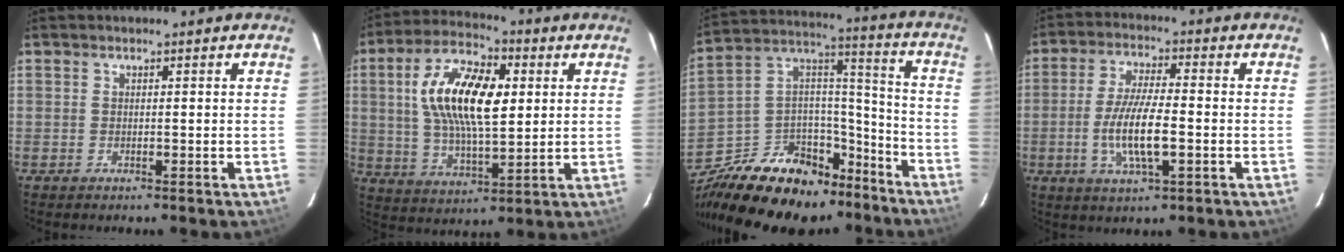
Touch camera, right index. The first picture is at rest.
{"total": 16.4, "force": [3.2, 7.3, 14.3], "torque": [-0.273, 0.017, 0.057]}
{"total": 27.3, "force": [-19.6, 14.3, 12.6], "torque": [-0.264, 0.069, -0.288]}
{"total": 9.9, "force": [-2.2, 2.3, 9.3], "torque": [-0.186, -0.004, -0.043]}